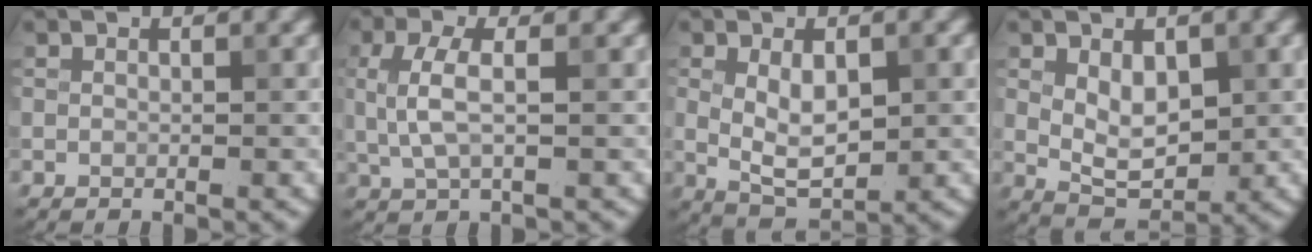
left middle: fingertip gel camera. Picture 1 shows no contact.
{"total": 3.4, "force": [0.3, 1.2, 3.2], "torque": [-0.076, 0.003, 0.005]}
{"total": 4.7, "force": [0.5, 2.4, 4.0], "torque": [-0.075, -0.002, 0.013]}
{"total": 4.4, "force": [0.7, 2.7, 3.4], "torque": [-0.059, -0.005, 0.019]}